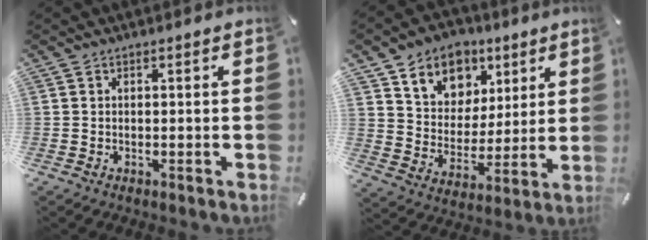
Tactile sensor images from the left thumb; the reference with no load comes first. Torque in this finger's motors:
{"motor_torque": [1.83, 1.83, 1.39, -1.38, 0.12]}